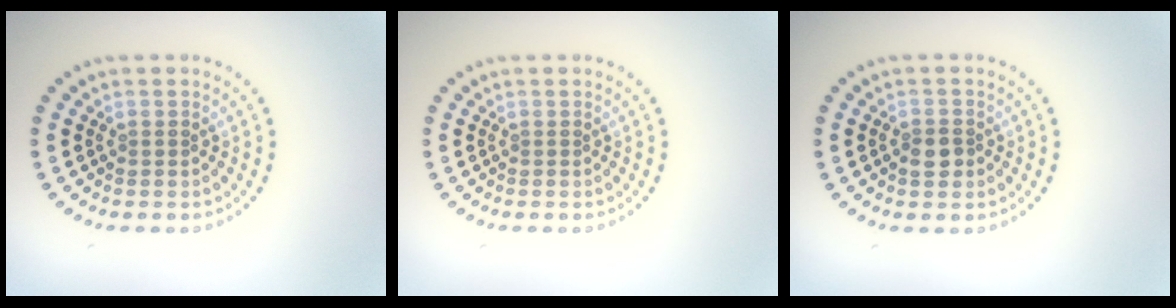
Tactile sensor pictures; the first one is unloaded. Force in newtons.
{"total": 0.0}
{"total": 1.7, "press": 1.7, "slide": 0.5}